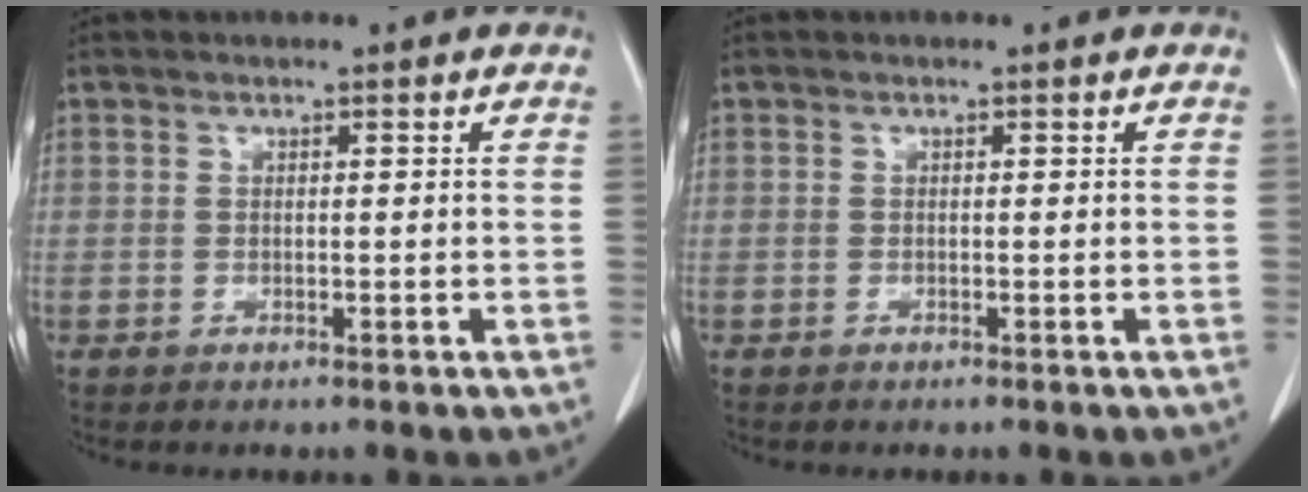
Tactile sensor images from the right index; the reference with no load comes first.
{"total": 0.0}